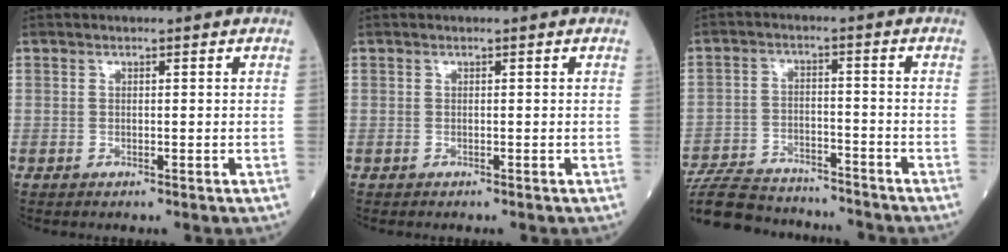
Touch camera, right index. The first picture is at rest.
{"total": 0.0}
{"total": 17.0, "force": [-15.4, 4.8, 5.4], "torque": [-0.131, 0.002, -0.236]}